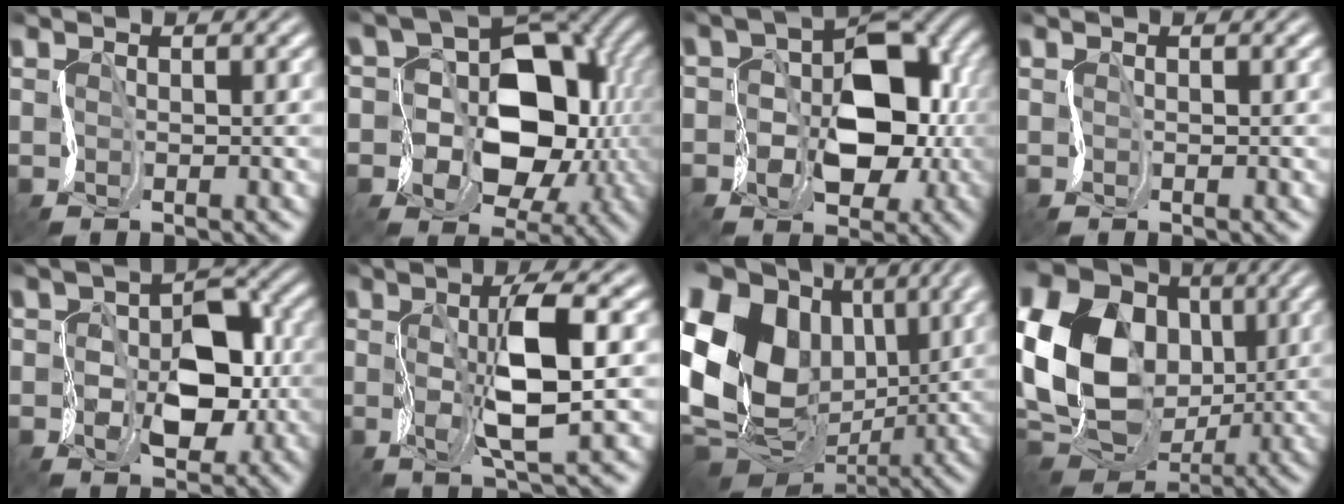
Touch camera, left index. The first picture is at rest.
{"total": 10.3, "force": [-0.9, 7.6, 6.9], "torque": [-0.077, 0.005, -0.007]}
{"total": 8.4, "force": [-0.7, 5.8, 6.0], "torque": [-0.097, -0.005, -0.003]}
{"total": 0.0}
{"total": 6.0, "force": [-1.1, 4.1, 4.2], "torque": [-0.077, -0.005, -0.011]}
{"total": 5.6, "force": [0.0, 0.9, 5.5], "torque": [-0.115, -0.002, 0.005]}
{"total": 17.5, "force": [2.2, 13.1, 11.4], "torque": [-0.245, 0.007, 0.060]}
{"total": 14.3, "force": [0.5, 11.5, 8.4], "torque": [-0.206, 0.000, 0.010]}